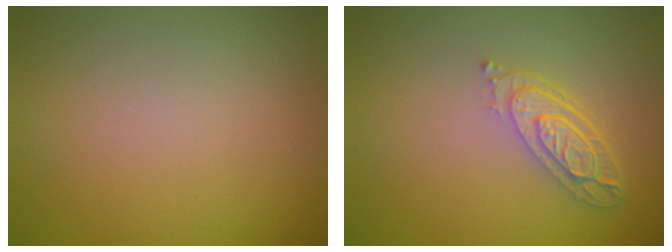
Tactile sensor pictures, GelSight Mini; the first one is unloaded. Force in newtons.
{"total": 3.9, "press": 2.9, "slide": 2.6}